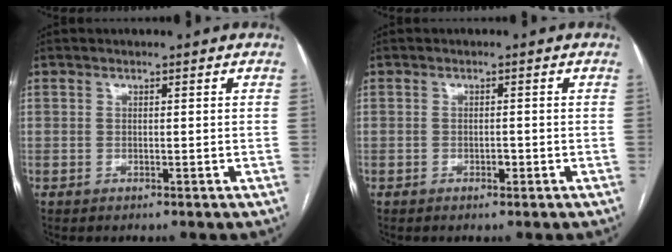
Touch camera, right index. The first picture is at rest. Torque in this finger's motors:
{"motor_torque": [0.09, 0.02, 0.02, 0.01]}